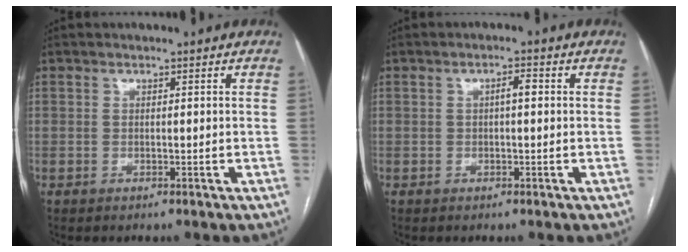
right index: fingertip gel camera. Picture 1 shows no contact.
{"total": 1.8, "force": [0.2, 0.4, 1.8], "torque": [-0.028, 0.005, 0.002]}